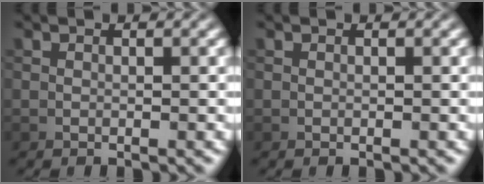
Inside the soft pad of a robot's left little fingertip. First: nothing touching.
{"total": 0.0}